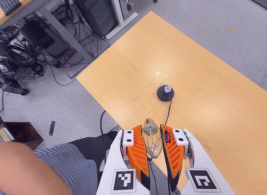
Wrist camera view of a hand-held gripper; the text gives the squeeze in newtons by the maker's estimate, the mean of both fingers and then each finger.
{"total": 22.0, "left": 25.2, "right": 18.8}